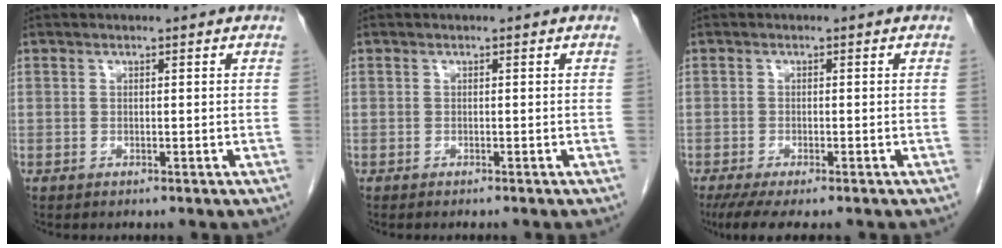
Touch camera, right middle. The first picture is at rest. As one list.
[{"total": 1.2, "force": [-1.0, -0.2, 0.5], "torque": [0.001, 0.003, -0.013]}, {"total": 6.5, "force": [-5.1, 1.3, 4.0], "torque": [-0.056, -0.015, -0.080]}]